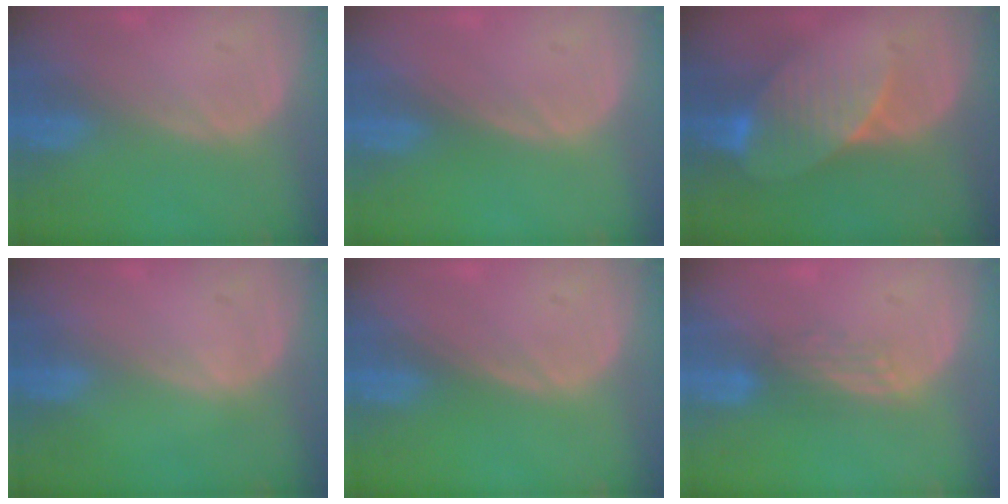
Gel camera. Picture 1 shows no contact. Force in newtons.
{"total": 0.0}
{"total": 8.4, "press": 7.5, "slide": 3.8}
{"total": 0.0}
{"total": 0.0}
{"total": 2.8, "press": 2.4, "slide": 1.4}